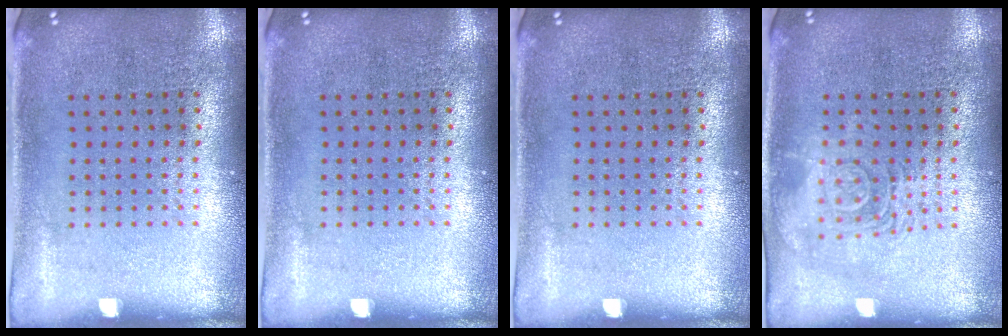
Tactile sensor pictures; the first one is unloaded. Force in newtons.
{"total": 0.0}
{"total": 0.0}
{"total": 2.7, "press": 2.7, "slide": 0.4}